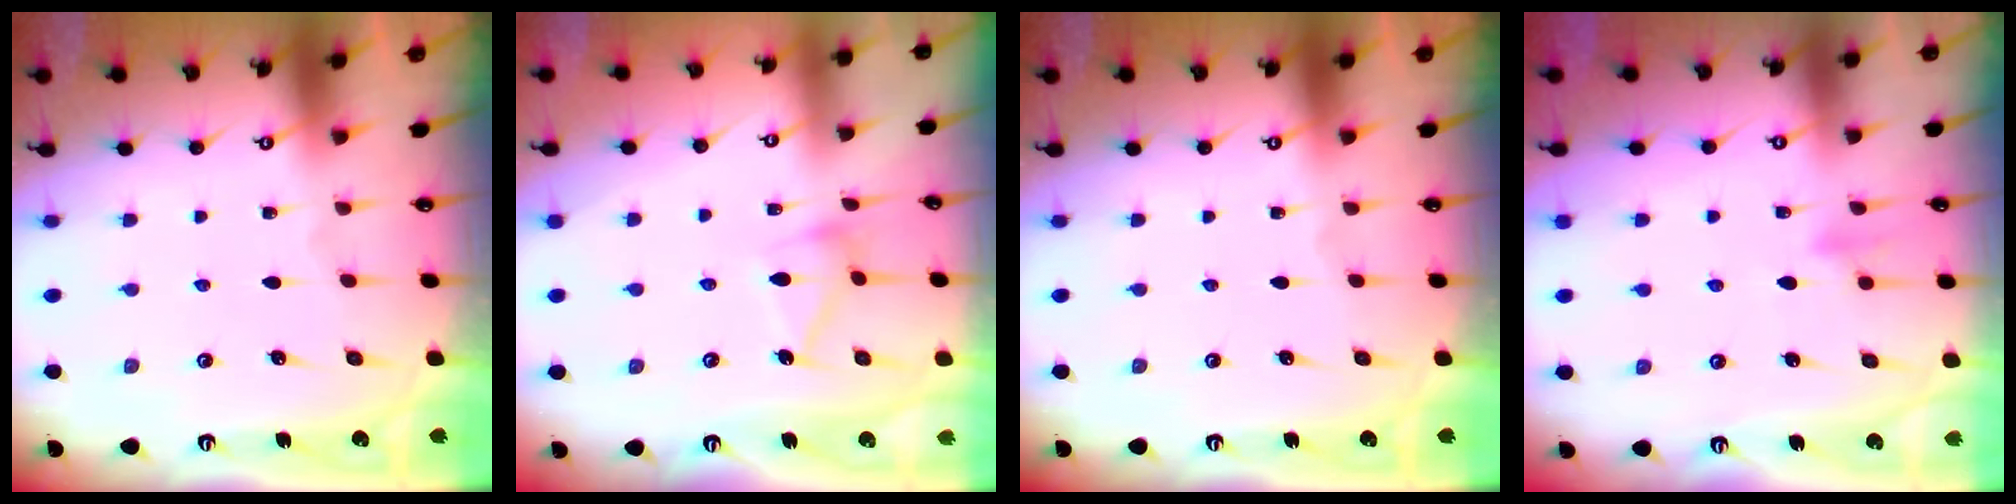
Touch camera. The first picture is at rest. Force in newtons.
{"total": 11.2, "press": 11.2, "slide": 0.4}
{"total": 0.0}
{"total": 9.1, "press": 9.0, "slide": 1.7}